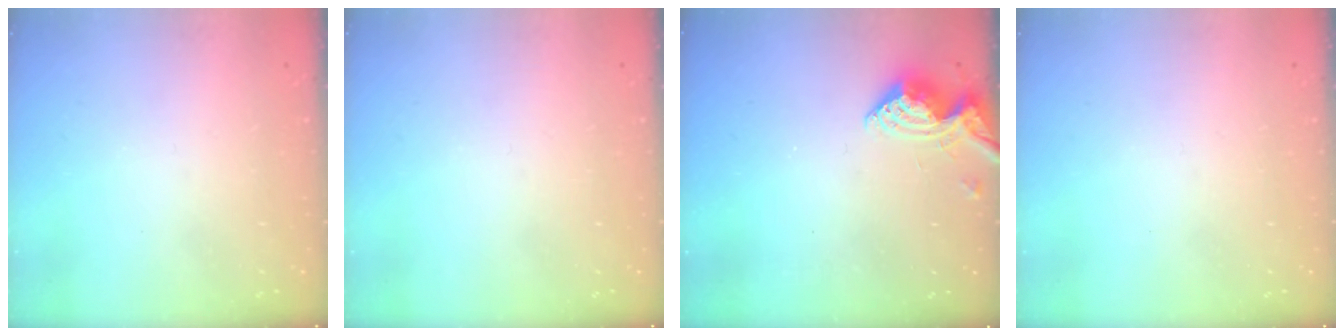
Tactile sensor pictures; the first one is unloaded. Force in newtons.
{"total": 0.0}
{"total": 8.8, "press": 8.8, "slide": 0.5}
{"total": 0.0}